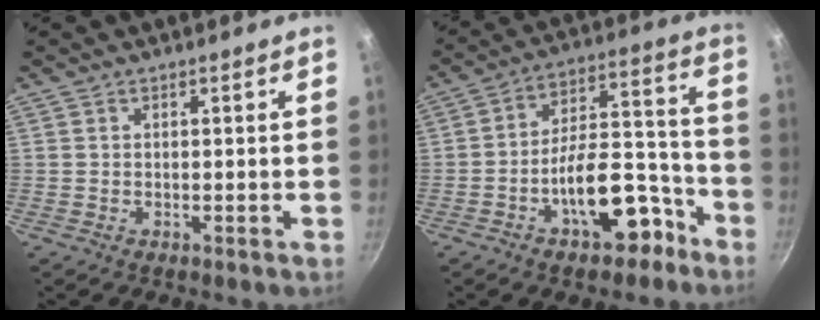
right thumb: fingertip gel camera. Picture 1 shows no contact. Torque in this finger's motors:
{"motor_torque": [2.85, 2.16, 1.30, -0.90, 0.21]}